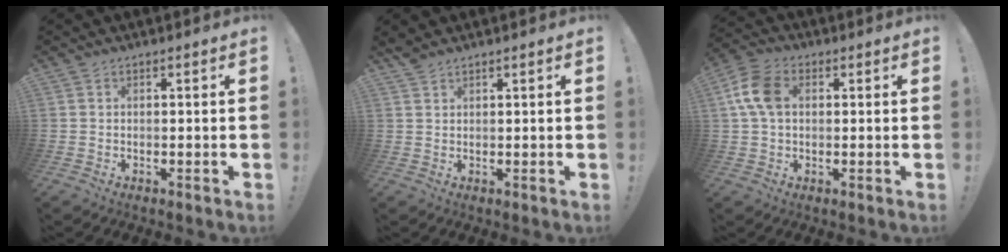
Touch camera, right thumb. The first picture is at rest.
{"total": 2.1, "force": [1.9, 0.4, 0.9], "torque": [-0.018, -0.011, 0.035]}
{"total": 9.7, "force": [1.8, 6.7, 6.9], "torque": [-0.147, 0.017, 0.039]}